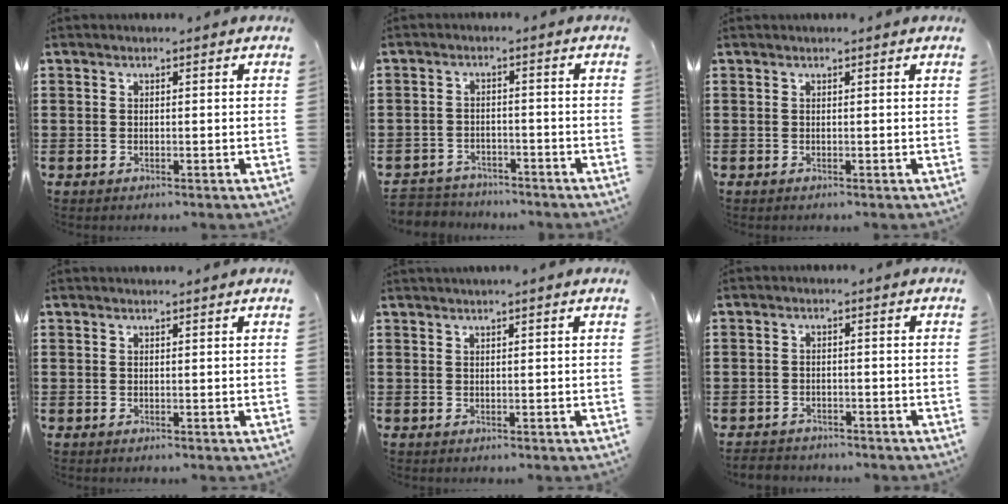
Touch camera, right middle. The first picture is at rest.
{"total": 3.4, "force": [-3.3, 0.7, -0.4], "torque": [-0.003, -0.001, -0.072]}
{"total": 0.0}
{"total": 0.5, "force": [0.4, -0.2, 0.1], "torque": [-0.002, -0.001, 0.009]}
{"total": 0.7, "force": [0.6, -0.3, 0.3], "torque": [-0.005, -0.004, 0.013]}
{"total": 1.8, "force": [-1.7, 0.4, -0.1], "torque": [-0.004, -0.002, -0.039]}